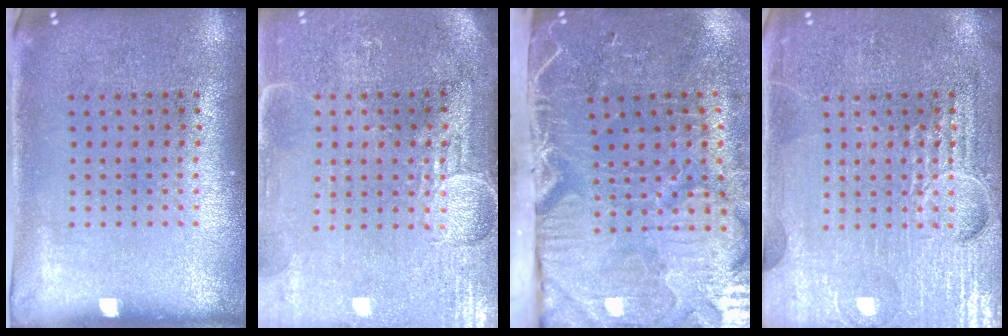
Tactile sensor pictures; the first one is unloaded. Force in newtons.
{"total": 3.9, "press": 3.4, "slide": 1.9}
{"total": 5.4, "press": 4.5, "slide": 3.1}
{"total": 6.9, "press": 6.9, "slide": 0.9}